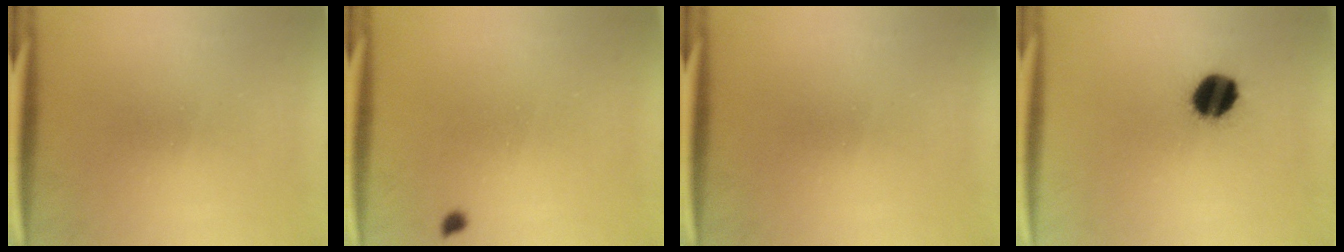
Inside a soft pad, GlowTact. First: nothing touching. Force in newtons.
{"total": 0.7}
{"total": 0.0}
{"total": 9.8}